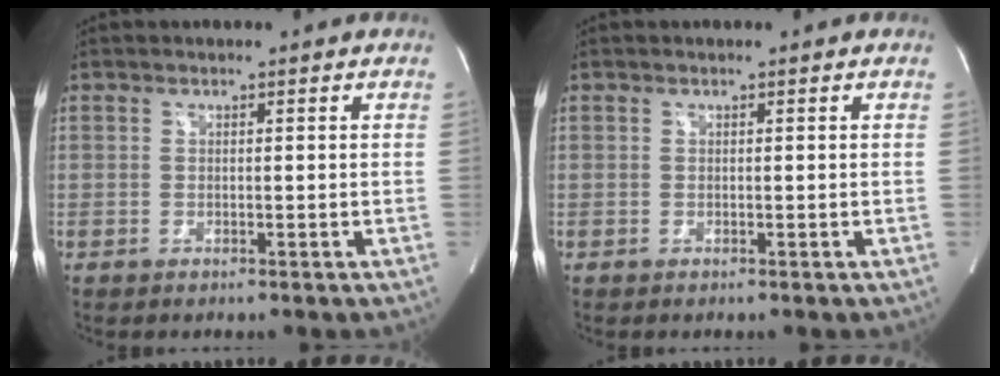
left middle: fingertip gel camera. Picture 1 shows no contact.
{"total": 0.0}